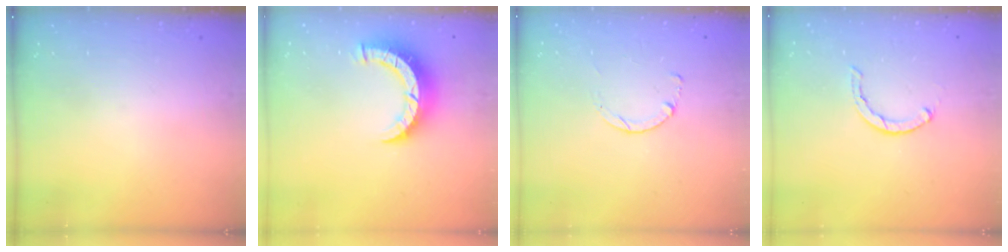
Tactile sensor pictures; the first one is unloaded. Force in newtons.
{"total": 7.9, "press": 7.9, "slide": 1.0}
{"total": 0.0}
{"total": 1.6, "press": 1.5, "slide": 0.4}